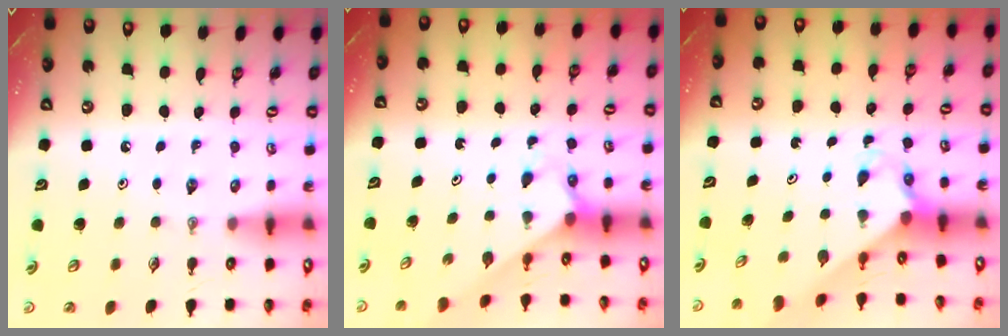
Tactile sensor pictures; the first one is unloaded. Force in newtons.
{"total": 2.0, "press": 2.0, "slide": 0.2}
{"total": 2.4, "press": 2.4, "slide": 0.2}